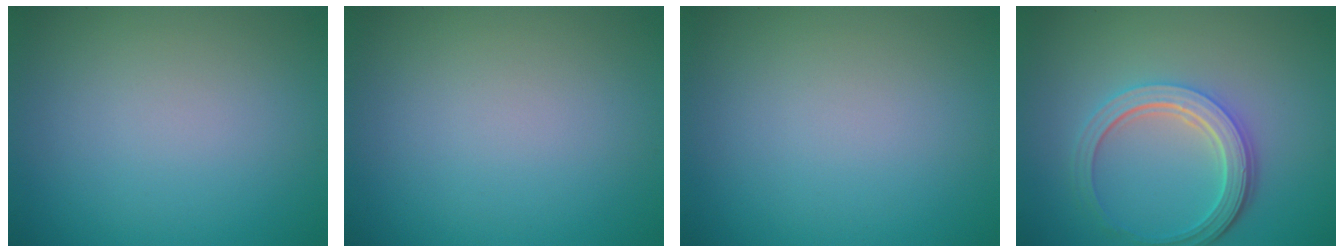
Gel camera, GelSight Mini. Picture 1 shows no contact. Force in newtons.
{"total": 0.0}
{"total": 0.0}
{"total": 4.8, "press": 3.6, "slide": 3.2}